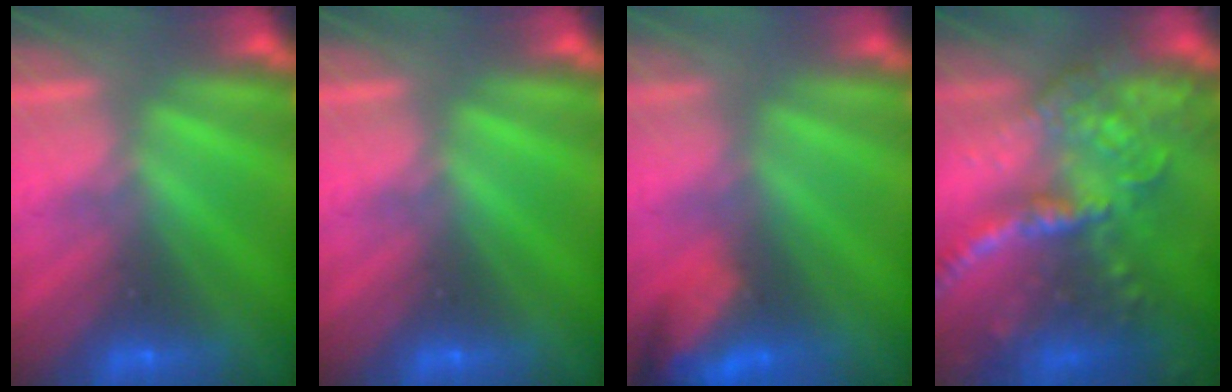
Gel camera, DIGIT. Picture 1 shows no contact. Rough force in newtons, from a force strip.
{"total": 0.0}
{"total": 7.8}
{"total": 5.8}